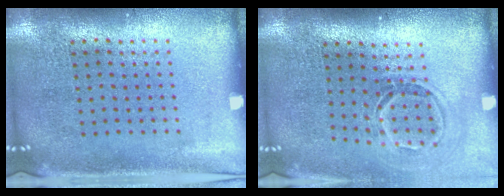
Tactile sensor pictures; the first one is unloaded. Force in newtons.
{"total": 1.6, "press": 1.1, "slide": 1.2}